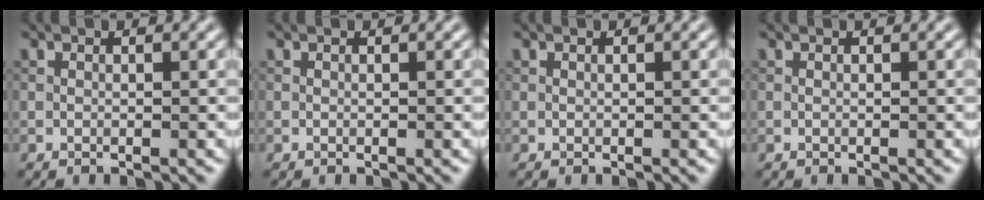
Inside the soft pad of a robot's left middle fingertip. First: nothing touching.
{"total": 0.0}
{"total": 0.0}
{"total": 0.0}